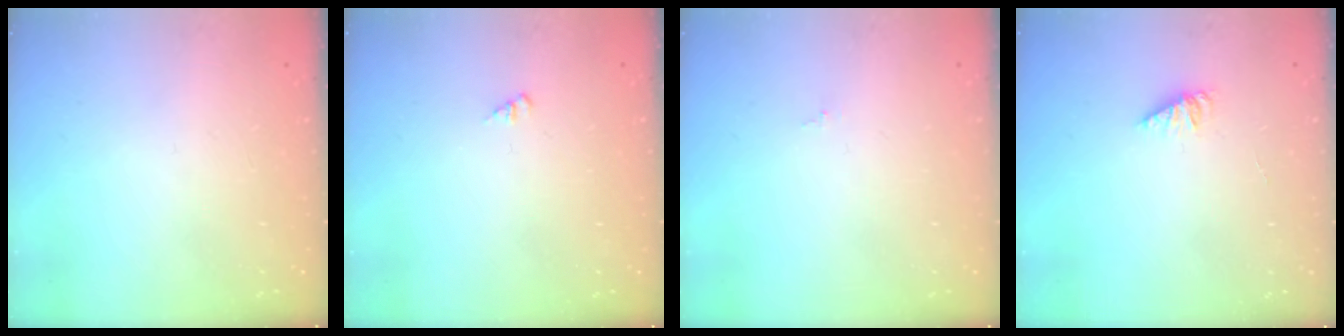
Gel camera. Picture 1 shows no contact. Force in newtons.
{"total": 1.3, "press": 1.3, "slide": 0.3}
{"total": 0.0}
{"total": 1.6, "press": 1.6, "slide": 0.2}